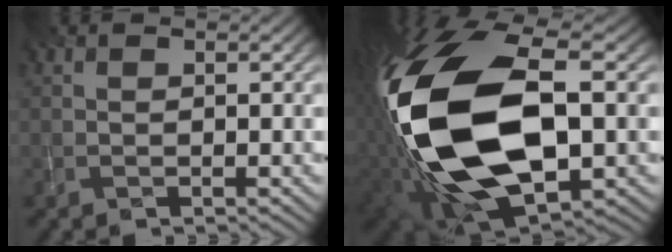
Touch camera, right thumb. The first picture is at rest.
{"total": 21.5, "force": [-1.2, 12.5, 17.4], "torque": [-0.408, -0.055, -0.006]}